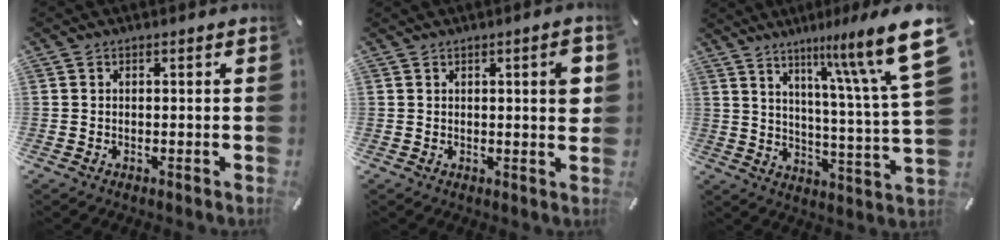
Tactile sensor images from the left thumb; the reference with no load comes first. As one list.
[{"total": 5.2, "force": [1.5, 1.2, 4.8], "torque": [-0.068, -0.006, 0.019]}, {"total": 18.3, "force": [10.9, 2.4, 14.6], "torque": [-0.215, -0.073, 0.162]}]